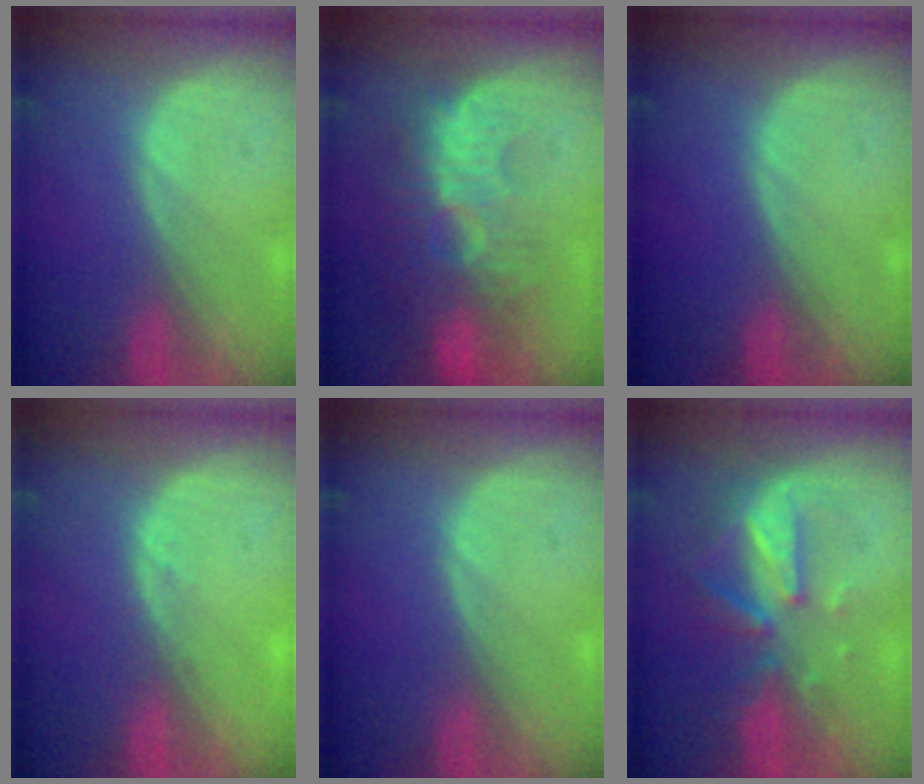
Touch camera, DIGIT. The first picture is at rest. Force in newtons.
{"total": 10.5, "press": 9.5, "slide": 4.5}
{"total": 0.0}
{"total": 1.0, "press": 0.9, "slide": 0.3}
{"total": 0.0}
{"total": 8.0, "press": 7.4, "slide": 3.0}